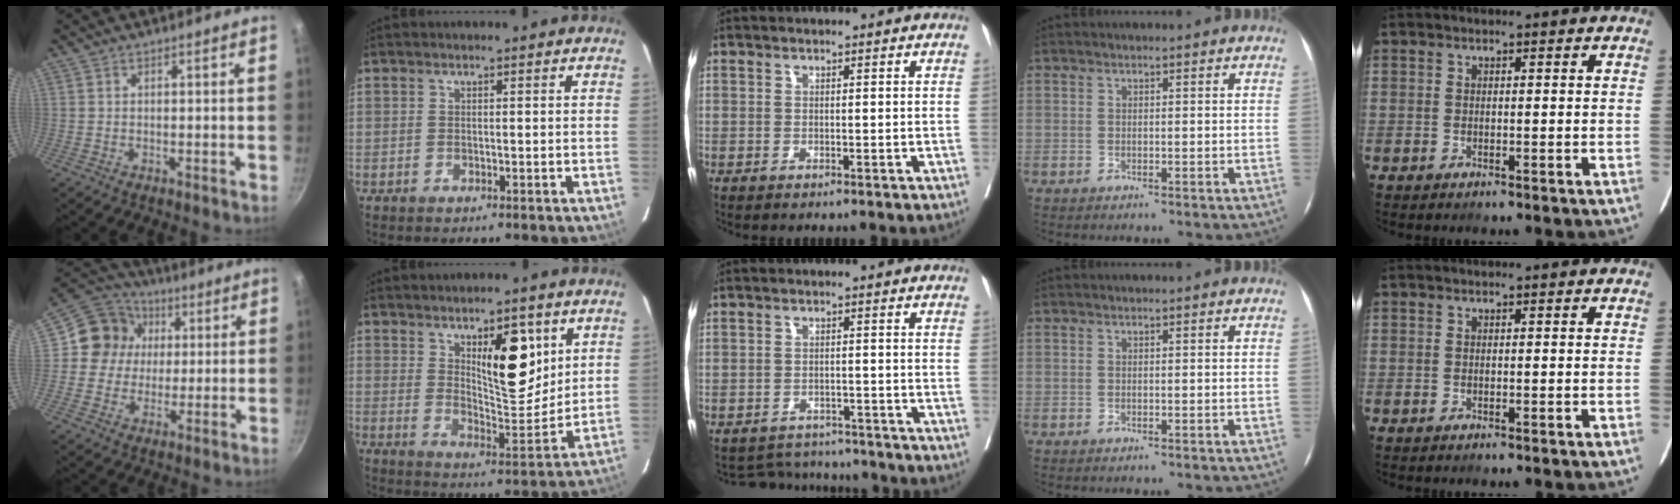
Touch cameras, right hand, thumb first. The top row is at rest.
{"thumb": {"total": 11.9, "force": [1.7, 11.0, 4.1], "torque": [-0.038, 0.014, 0.021]}, "index": {"total": 10.7, "force": [4.5, 3.3, 9.1], "torque": [-0.142, -0.009, 0.080]}, "middle": {"total": 6.2, "force": [-5.9, 1.4, -0.7], "torque": [0.008, 0.013, -0.083]}}